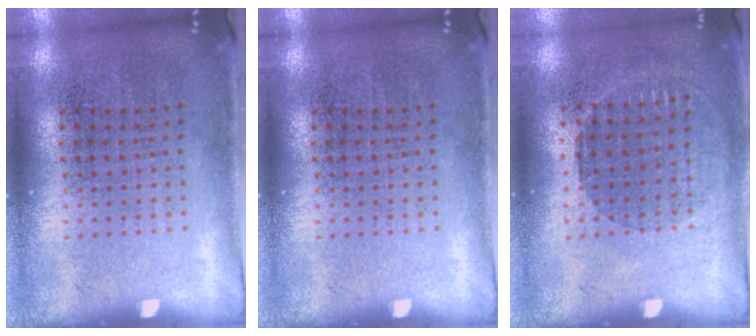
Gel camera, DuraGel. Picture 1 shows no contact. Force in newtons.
{"total": 0.0}
{"total": 0.9, "press": 0.8, "slide": 0.3}